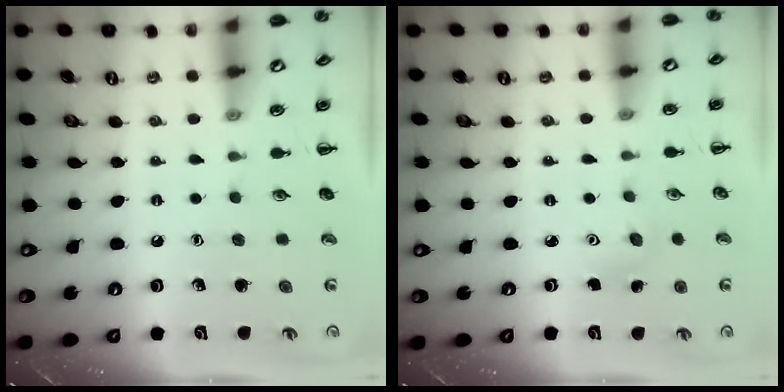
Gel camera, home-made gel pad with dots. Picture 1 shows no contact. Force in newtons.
{"total": 3.2, "press": 3.1, "slide": 0.8}